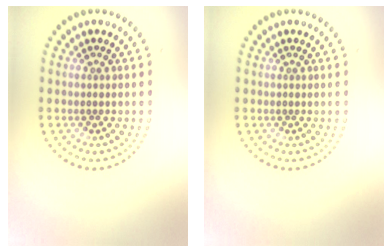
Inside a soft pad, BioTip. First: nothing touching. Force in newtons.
{"total": 0.0}